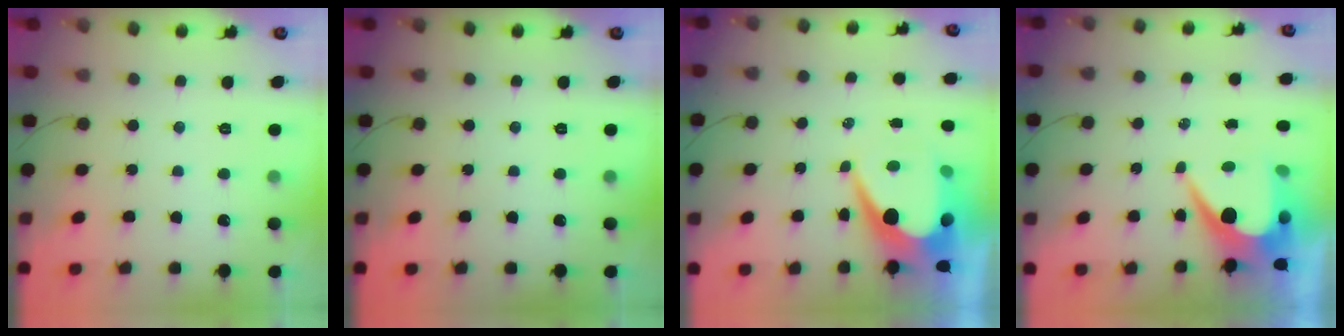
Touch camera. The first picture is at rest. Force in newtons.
{"total": 0.0}
{"total": 11.6, "press": 11.6, "slide": 0.7}
{"total": 10.1, "press": 10.1, "slide": 0.9}